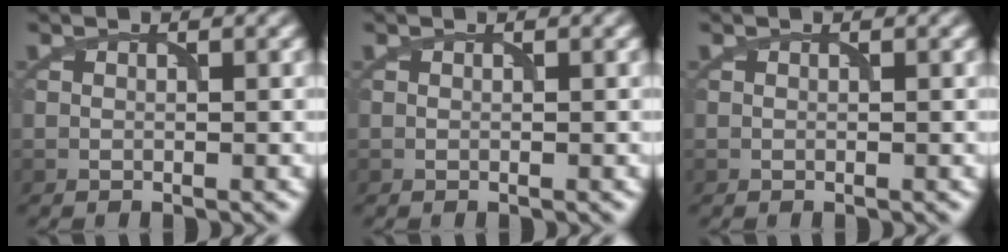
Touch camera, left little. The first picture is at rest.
{"total": 0.0}
{"total": 0.0}